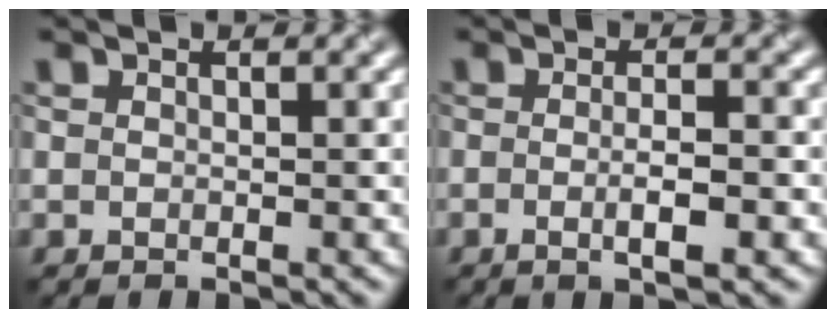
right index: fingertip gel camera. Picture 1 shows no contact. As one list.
[{"total": 2.6, "force": [-0.7, 0.3, 2.5], "torque": [-0.040, 0.000, -0.011]}]